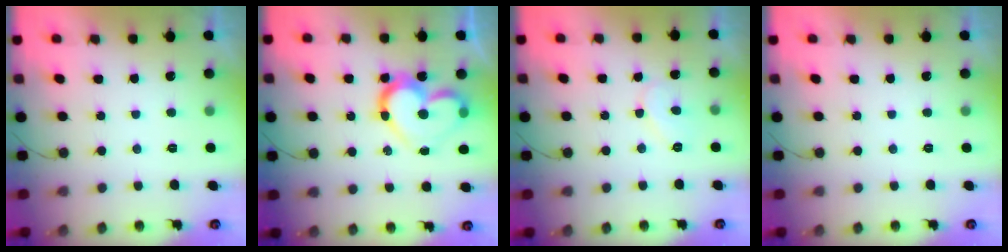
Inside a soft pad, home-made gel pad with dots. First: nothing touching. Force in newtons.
{"total": 15.0, "press": 14.8, "slide": 2.0}
{"total": 6.6, "press": 6.6, "slide": 0.6}
{"total": 0.0}